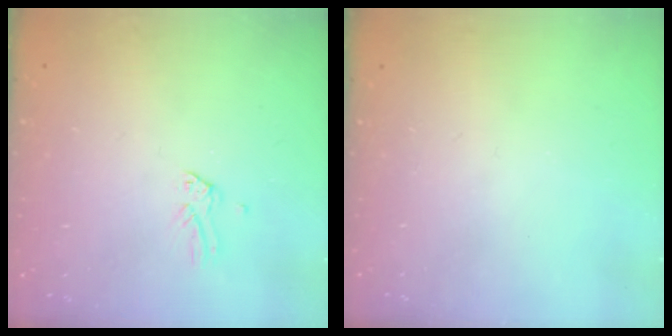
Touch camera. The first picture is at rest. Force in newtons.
{"total": 0.0}